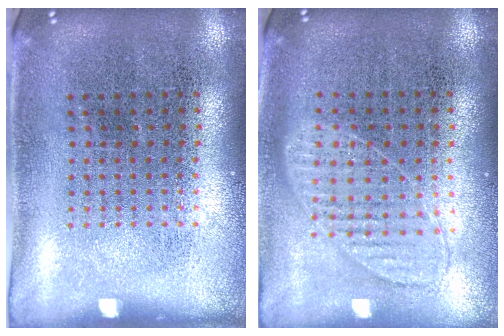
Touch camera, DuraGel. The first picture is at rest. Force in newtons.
{"total": 0.9, "press": 0.9, "slide": 0.2}